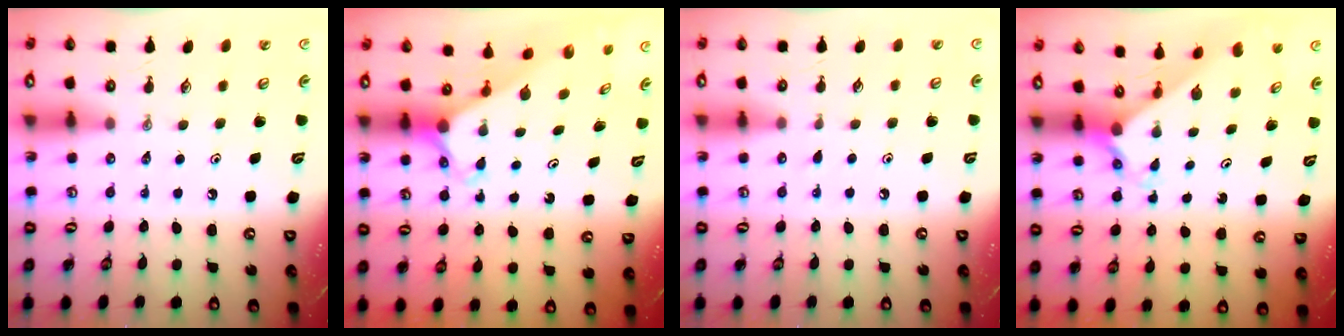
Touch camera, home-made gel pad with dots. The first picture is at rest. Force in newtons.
{"total": 2.5, "press": 2.5, "slide": 0.2}
{"total": 3.7, "press": 3.7, "slide": 0.5}
{"total": 2.3, "press": 2.3, "slide": 0.2}